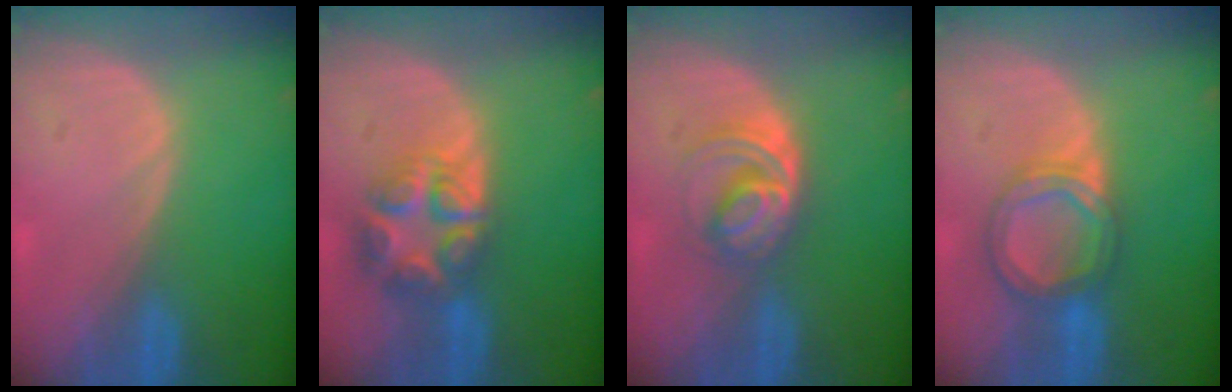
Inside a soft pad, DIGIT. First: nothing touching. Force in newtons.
{"total": 8.1, "press": 7.0, "slide": 4.0}
{"total": 6.1, "press": 5.3, "slide": 3.0}
{"total": 6.4, "press": 5.9, "slide": 2.5}